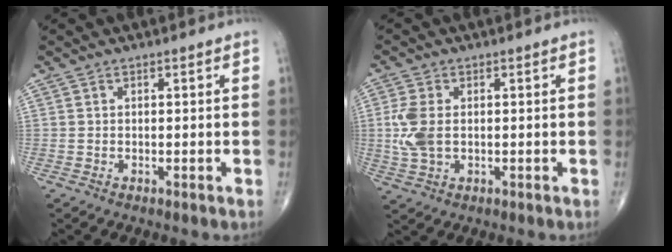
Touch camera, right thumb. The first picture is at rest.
{"total": 6.4, "force": [0.2, 3.9, 5.1], "torque": [-0.125, 0.001, 0.006]}